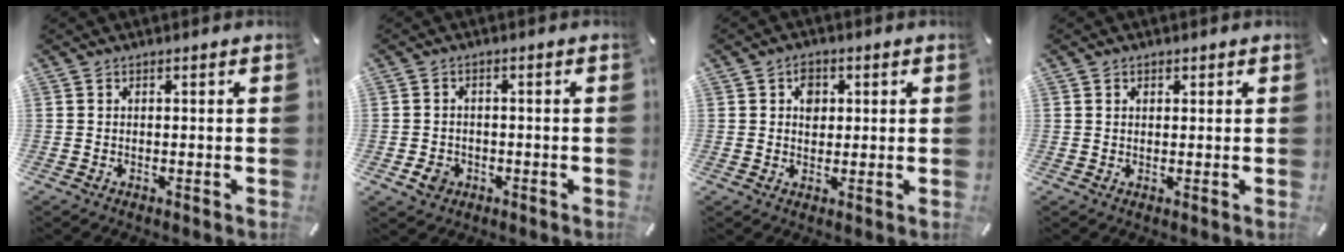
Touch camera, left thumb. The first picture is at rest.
{"total": 4.0, "force": [-1.7, 3.3, 1.5], "torque": [-0.020, 0.002, -0.031]}
{"total": 4.0, "force": [0.9, 3.3, 2.0], "torque": [-0.014, -0.004, 0.008]}
{"total": 1.3, "force": [0.6, 1.1, 0.2], "torque": [0.004, 0.001, 0.009]}